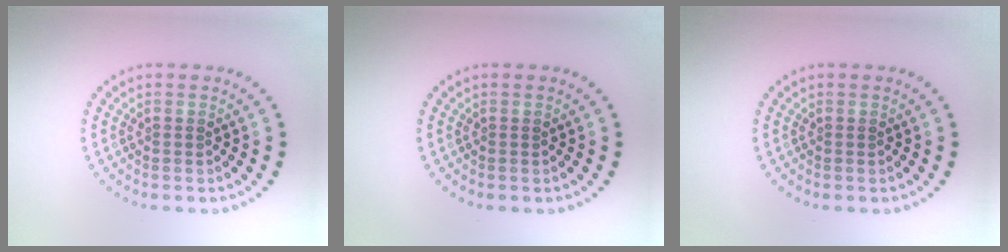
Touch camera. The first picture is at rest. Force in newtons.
{"total": 0.0}
{"total": 0.0}